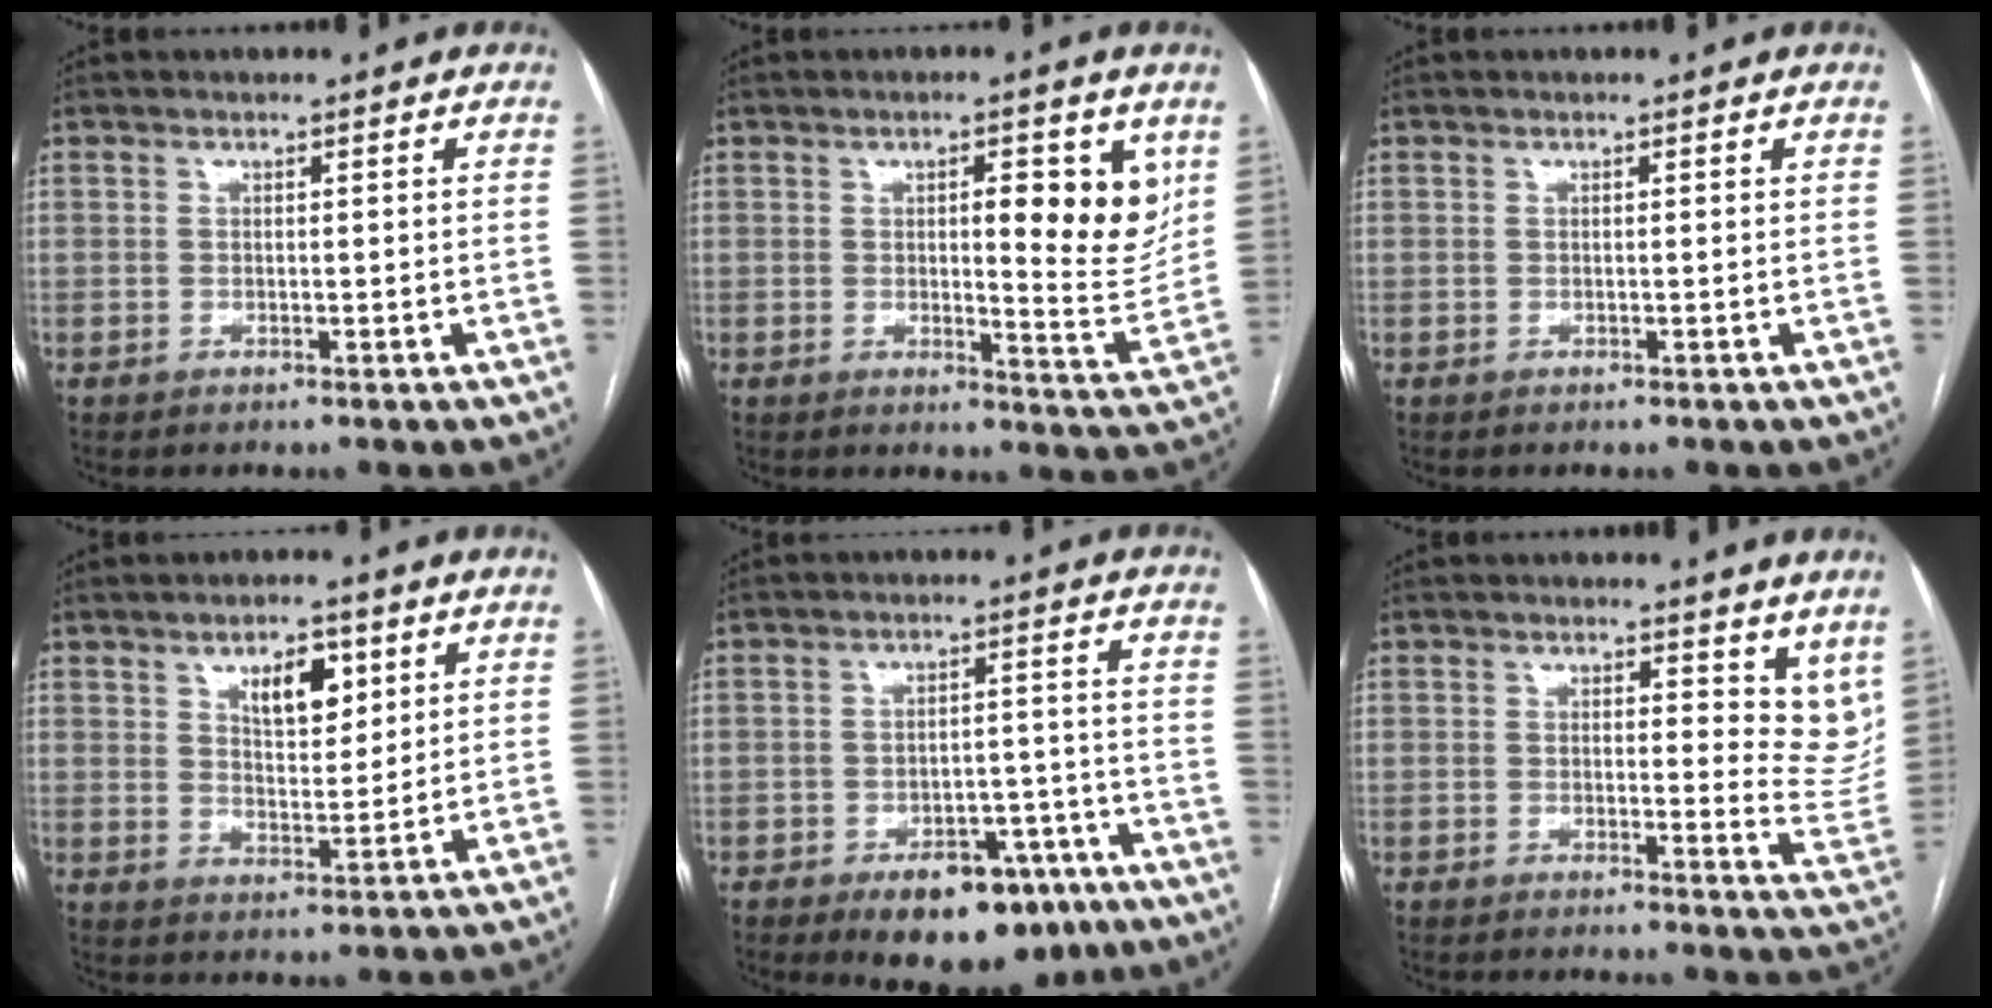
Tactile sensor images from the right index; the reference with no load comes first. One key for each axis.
{"total": 9.8, "fx": 2.8, "fy": 2.6, "fz": 9.0, "tx": -0.114, "ty": -0.003, "tz": 0.036}
{"total": 0.0}
{"total": 6.7, "fx": 3.2, "fy": 3.0, "fz": 5.1, "tx": -0.082, "ty": 0.001, "tz": 0.057}
{"total": 11.7, "fx": -7.6, "fy": 5.9, "fz": 6.6, "tx": -0.069, "ty": 0.017, "tz": -0.104}
{"total": 8.4, "fx": 6.8, "fy": 3.6, "fz": 3.4, "tx": -0.012, "ty": -0.032, "tz": 0.060}